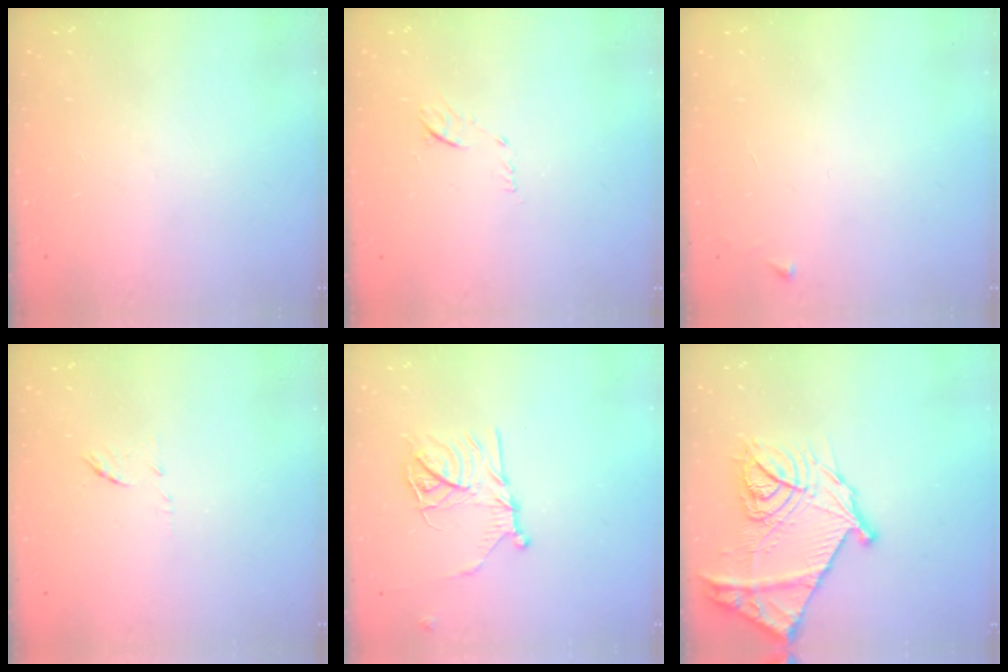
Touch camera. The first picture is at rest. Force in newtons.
{"total": 6.2, "press": 6.1, "slide": 0.7}
{"total": 2.6, "press": 2.6, "slide": 0.3}
{"total": 6.1, "press": 6.1, "slide": 0.3}
{"total": 13.2, "press": 13.2, "slide": 0.8}
{"total": 22.2, "press": 22.1, "slide": 2.4}